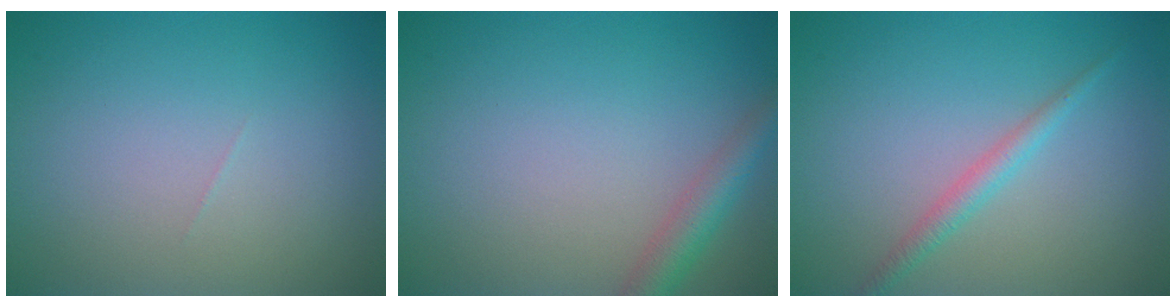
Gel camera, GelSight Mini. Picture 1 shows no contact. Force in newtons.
{"total": 2.8, "press": 2.8, "slide": 0.1}
{"total": 1.7, "press": 1.7, "slide": 0.0}